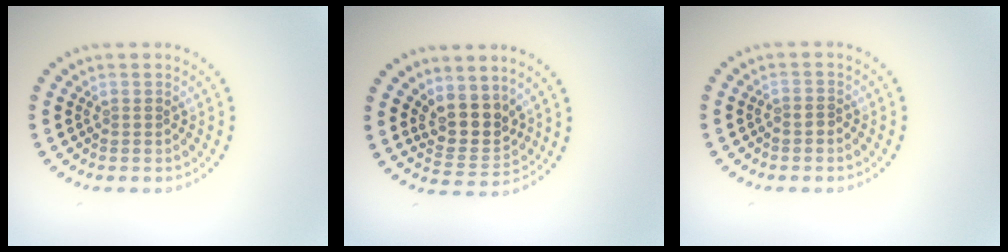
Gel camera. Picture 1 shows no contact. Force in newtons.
{"total": 3.6, "press": 3.1, "slide": 1.9}
{"total": 0.7, "press": 0.4, "slide": 0.5}